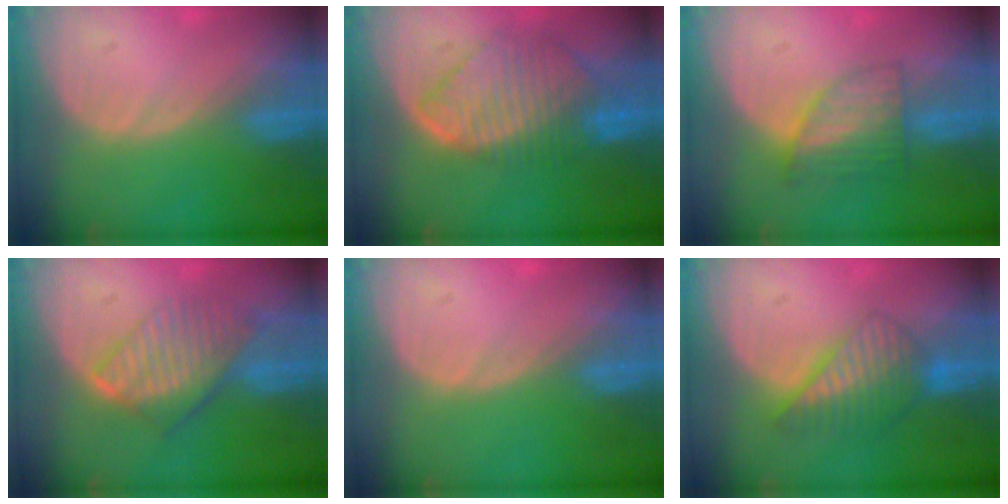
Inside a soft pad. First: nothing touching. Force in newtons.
{"total": 9.7, "press": 8.5, "slide": 4.7}
{"total": 6.0, "press": 5.6, "slide": 2.2}
{"total": 7.6, "press": 6.9, "slide": 3.2}
{"total": 0.6, "press": 0.1, "slide": 0.6}
{"total": 6.5, "press": 6.2, "slide": 2.1}